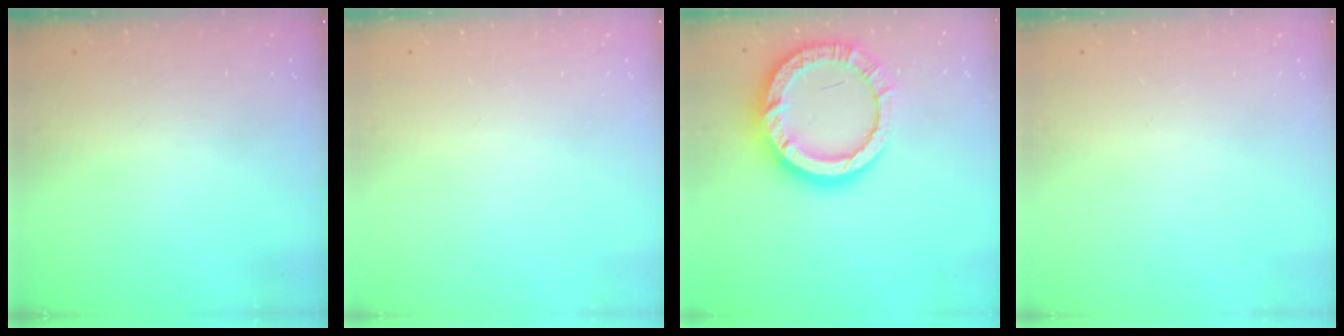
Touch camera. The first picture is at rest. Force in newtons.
{"total": 0.0}
{"total": 18.9, "press": 18.9, "slide": 1.7}
{"total": 0.0}